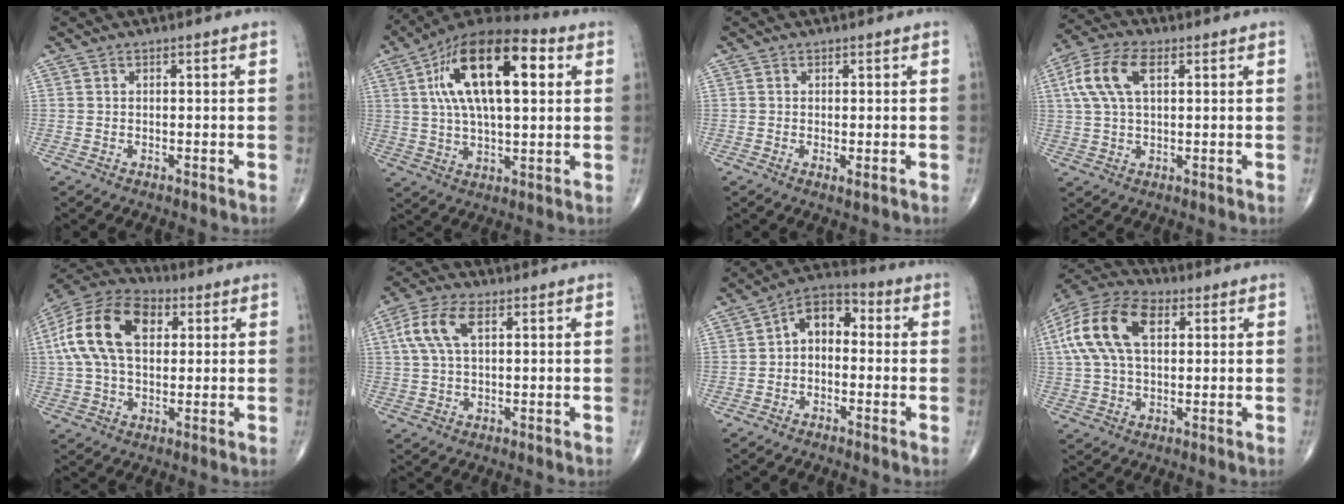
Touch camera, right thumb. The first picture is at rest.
{"total": 21.6, "force": [5.9, 9.6, 18.4], "torque": [-0.309, 0.012, 0.089]}
{"total": 1.2, "force": [-0.2, 0.4, 1.1], "torque": [-0.022, -0.006, -0.004]}
{"total": 10.0, "force": [3.0, 5.2, 8.0], "torque": [-0.176, 0.019, 0.055]}
{"total": 18.0, "force": [4.0, 11.0, 13.6], "torque": [-0.254, 0.020, 0.061]}
{"total": 8.0, "force": [2.5, 3.9, 6.5], "torque": [-0.149, 0.017, 0.048]}
{"total": 8.1, "force": [0.2, 5.4, 6.0], "torque": [-0.070, 0.031, -0.016]}
{"total": 16.5, "force": [4.4, 9.5, 12.8], "torque": [-0.252, 0.021, 0.074]}